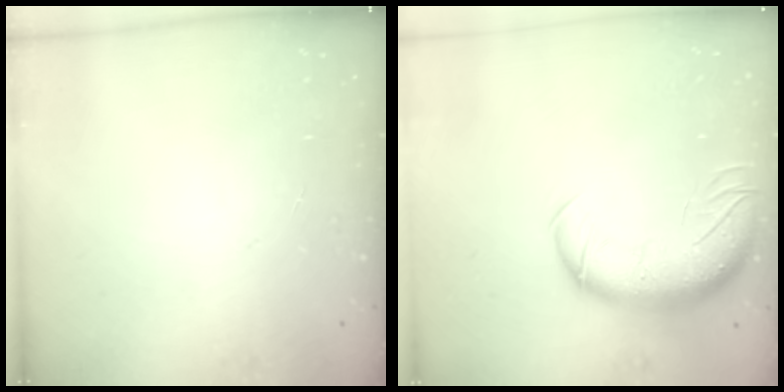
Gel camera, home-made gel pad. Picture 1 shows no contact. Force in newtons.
{"total": 13.4, "press": 13.0, "slide": 3.3}